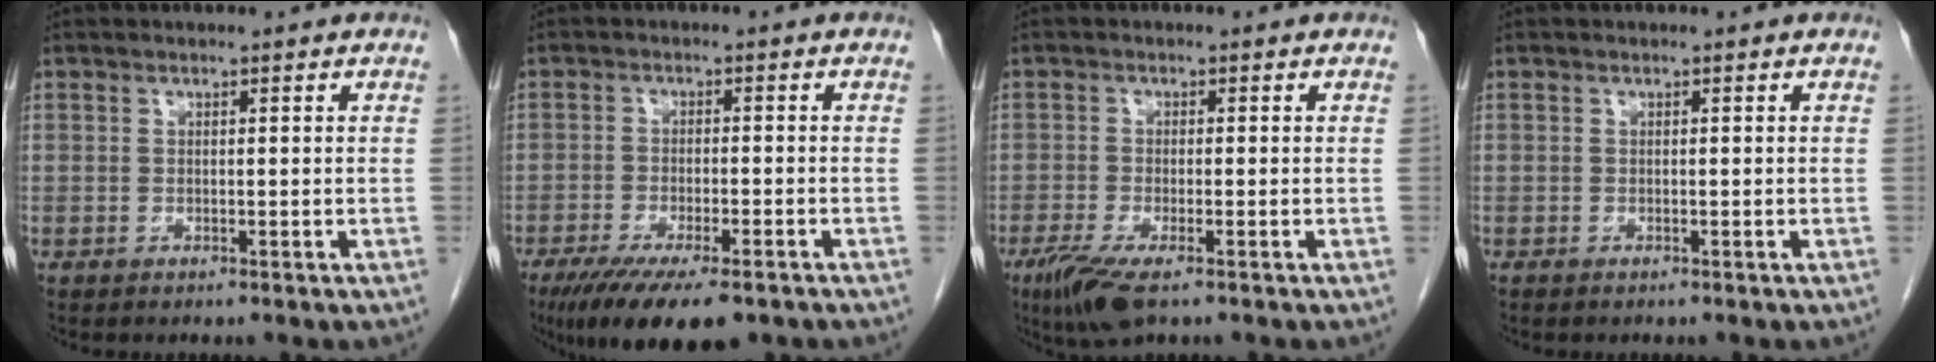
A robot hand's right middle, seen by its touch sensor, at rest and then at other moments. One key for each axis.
{"total": 12.2, "fx": -8.6, "fy": 2.9, "fz": 8.2, "tx": -0.131, "ty": -0.024, "tz": -0.132}
{"total": 5.7, "fx": -3.5, "fy": 1.0, "fz": 4.3, "tx": -0.086, "ty": -0.017, "tz": -0.063}
{"total": 0.0}